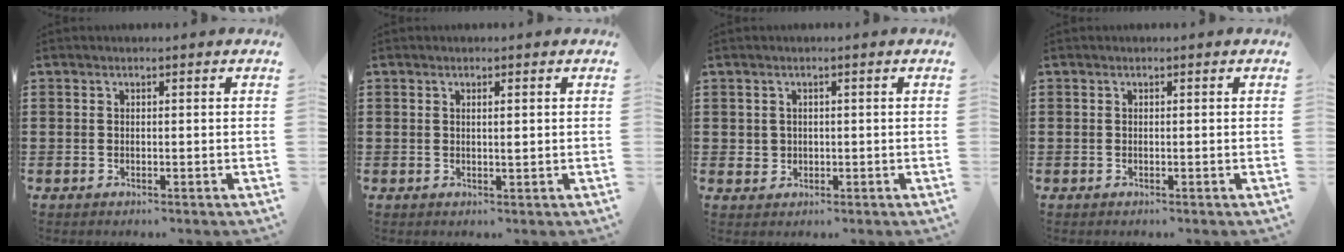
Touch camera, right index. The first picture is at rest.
{"total": 1.2, "force": [0.3, 0.0, 1.1], "torque": [-0.021, -0.001, 0.005]}
{"total": 1.2, "force": [0.3, 1.2, 0.0], "torque": [-0.006, 0.006, 0.005]}
{"total": 0.0}